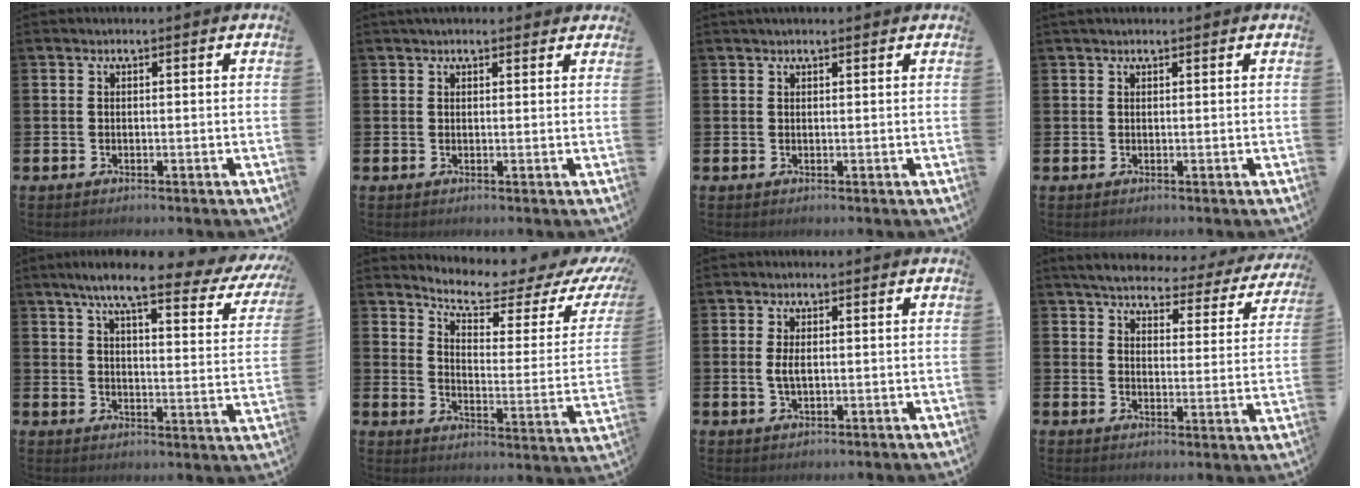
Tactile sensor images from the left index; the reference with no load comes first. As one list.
[{"total": 1.8, "force": [1.7, 0.6, 0.5], "torque": [-0.009, 0.004, 0.030]}, {"total": 1.0, "force": [0.9, 0.1, 0.4], "torque": [0.003, -0.002, 0.014]}, {"total": 1.0, "force": [0.8, 0.3, 0.4], "torque": [-0.005, 0.002, 0.015]}, {"total": 8.3, "force": [6.6, 1.1, 4.9], "torque": [-0.098, -0.043, 0.104]}, {"total": 6.2, "force": [5.4, 1.4, 2.8], "torque": [-0.070, -0.045, 0.082]}, {"total": 2.1, "force": [0.3, 0.9, 1.9], "torque": [-0.035, 0.004, 0.002]}, {"total": 4.3, "force": [4.0, 1.1, 1.3], "torque": [-0.051, -0.029, 0.063]}]